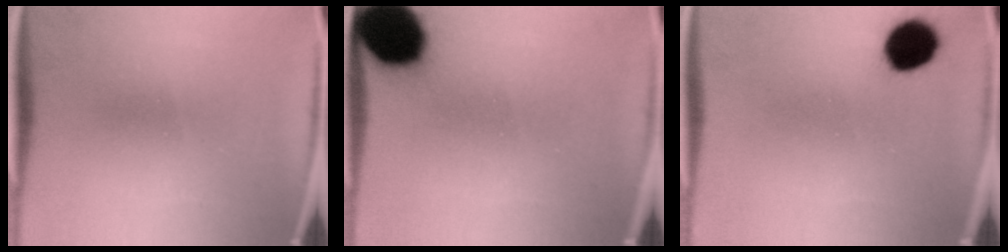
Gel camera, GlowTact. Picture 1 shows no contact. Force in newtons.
{"total": 16.8}
{"total": 9.3}